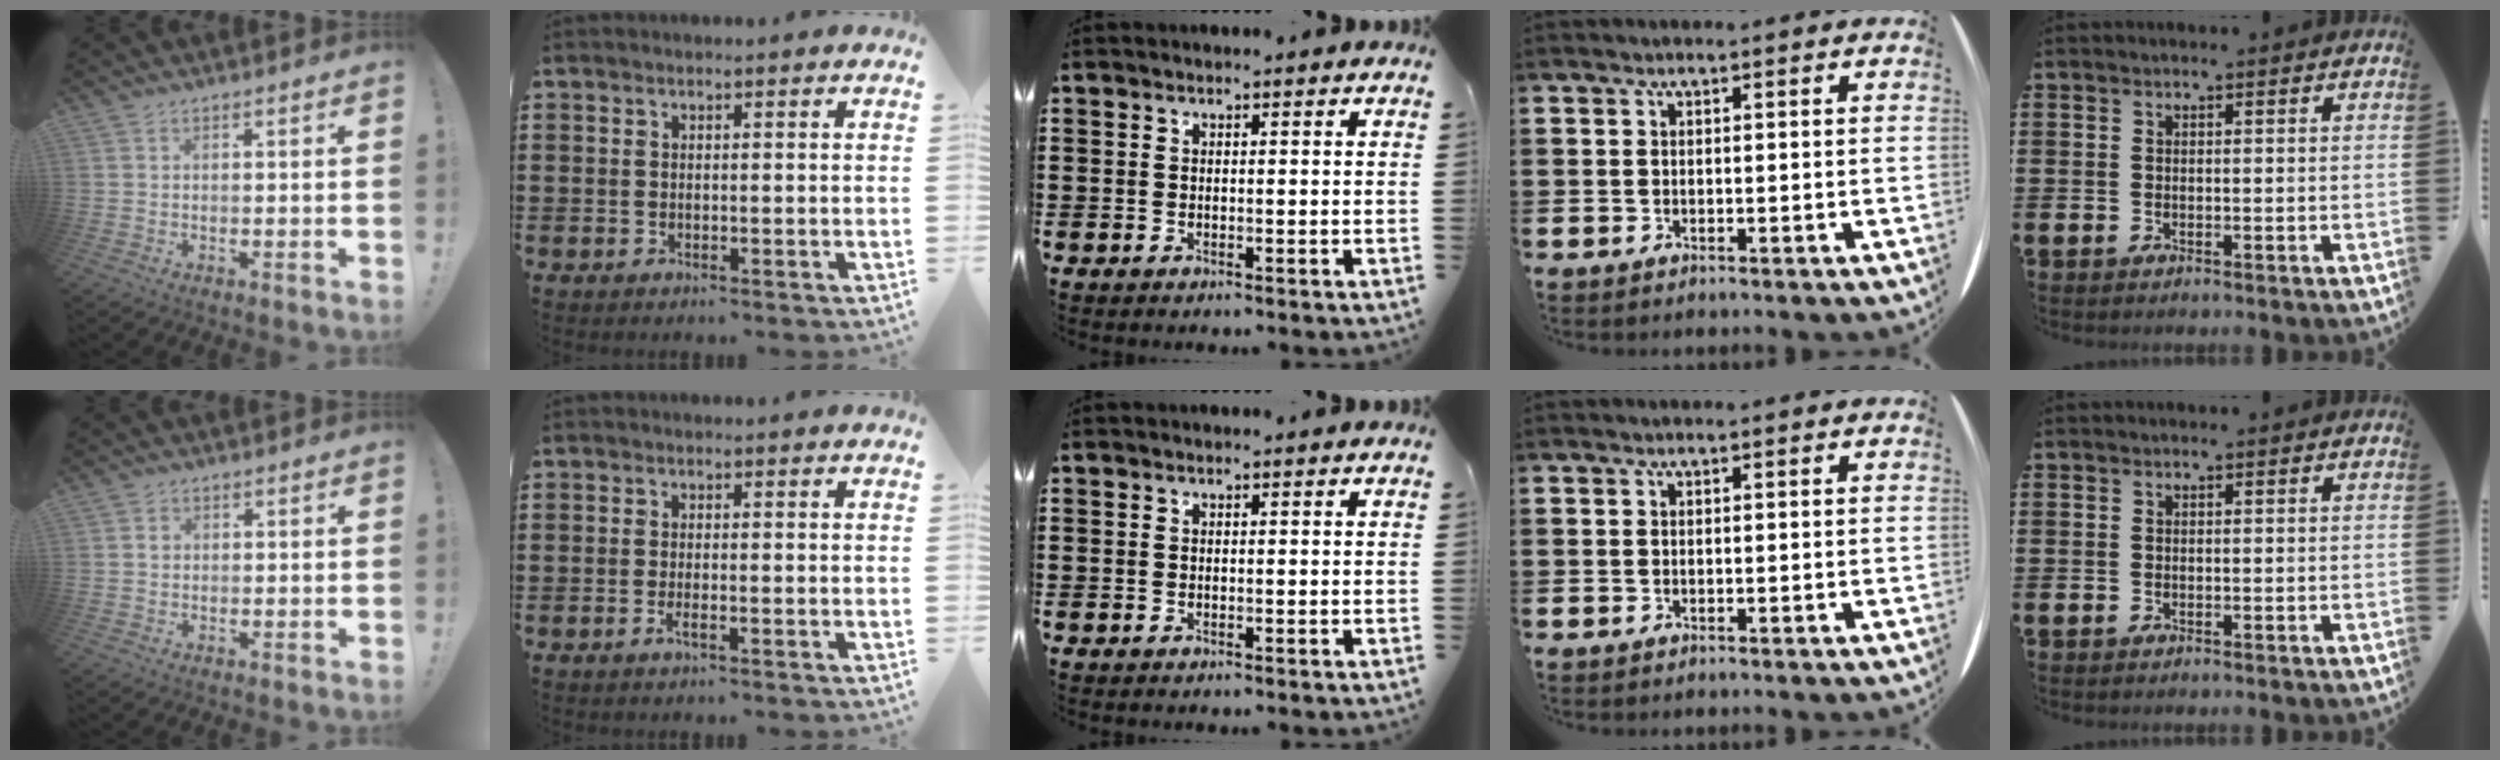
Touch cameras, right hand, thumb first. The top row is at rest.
{"thumb": {"total": 1.1, "force": [0.1, 1.1, 0.4], "torque": [0.000, 0.001, -0.001]}, "index": {"total": 1.5, "force": [-0.8, 0.2, 1.2], "torque": [-0.028, -0.005, -0.017]}}